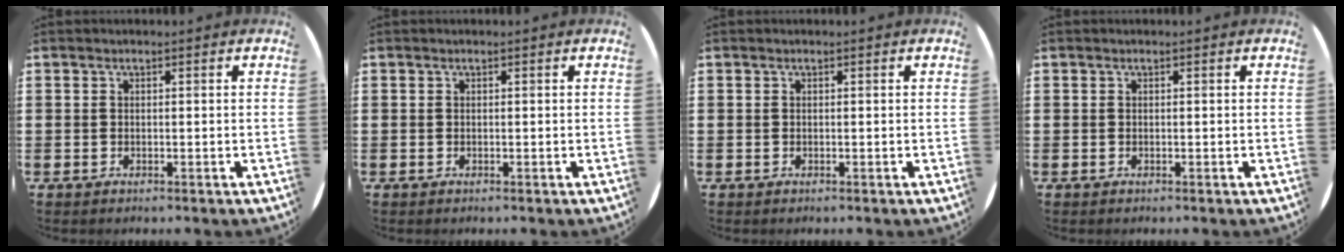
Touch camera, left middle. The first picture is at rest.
{"total": 0.0}
{"total": 0.0}
{"total": 0.0}